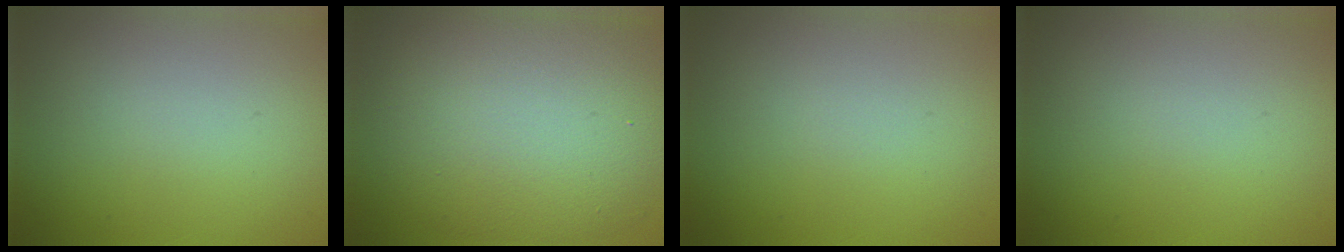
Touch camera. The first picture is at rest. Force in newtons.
{"total": 10.7, "press": 10.7, "slide": 0.4}
{"total": 0.0}
{"total": 0.0}